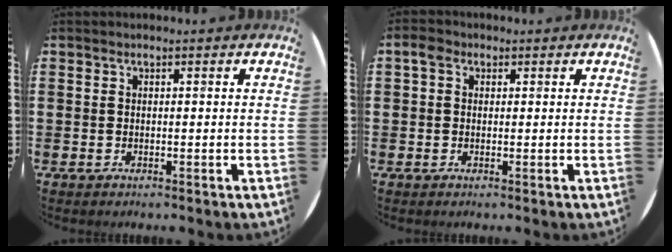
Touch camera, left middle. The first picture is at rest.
{"total": 1.6, "force": [0.6, 1.2, 0.7], "torque": [-0.010, 0.004, 0.009]}